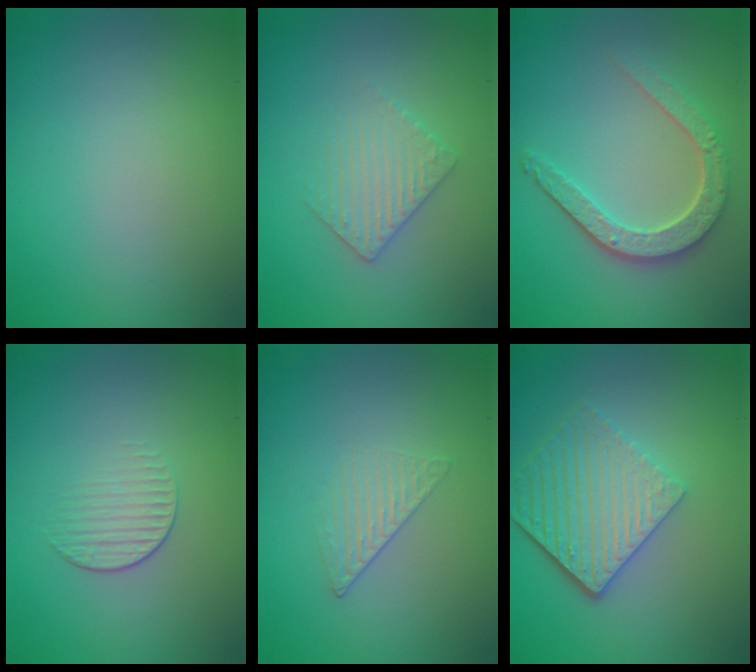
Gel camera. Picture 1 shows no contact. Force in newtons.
{"total": 2.5, "press": 2.4, "slide": 0.5}
{"total": 4.2, "press": 3.4, "slide": 2.5}
{"total": 1.5, "press": 0.7, "slide": 1.3}
{"total": 1.3, "press": 0.4, "slide": 1.2}
{"total": 5.0, "press": 4.0, "slide": 3.0}